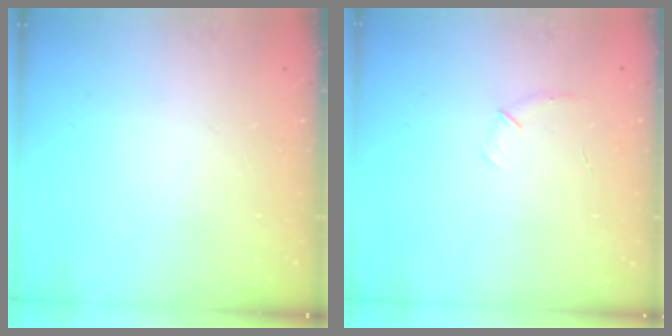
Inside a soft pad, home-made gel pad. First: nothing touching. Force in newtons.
{"total": 4.1, "press": 4.0, "slide": 1.0}